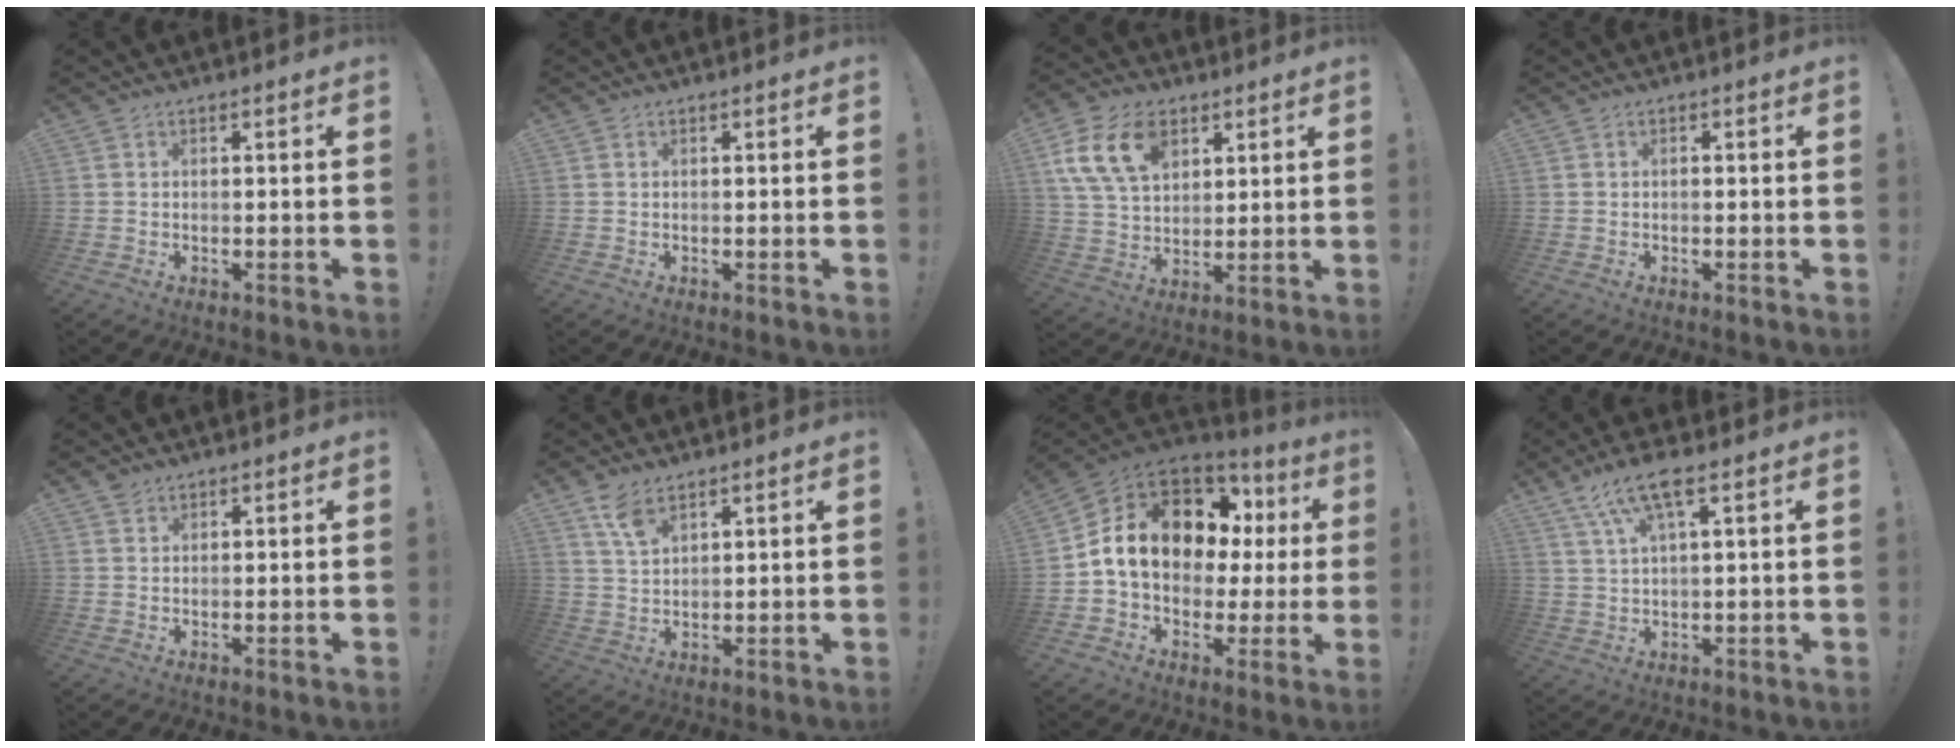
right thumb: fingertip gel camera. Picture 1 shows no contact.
{"total": 0.0}
{"total": 16.1, "force": [7.3, 11.0, 9.3], "torque": [-0.164, -0.019, 0.141]}
{"total": 0.0}
{"total": 1.8, "force": [1.6, 0.7, 0.3], "torque": [0.001, -0.006, 0.028]}
{"total": 6.1, "force": [4.3, 2.2, 3.7], "torque": [-0.066, -0.025, 0.078]}
{"total": 17.3, "force": [5.0, 12.5, 10.9], "torque": [-0.175, -0.010, 0.114]}
{"total": 9.0, "force": [4.9, 2.2, 7.2], "torque": [-0.135, -0.016, 0.093]}